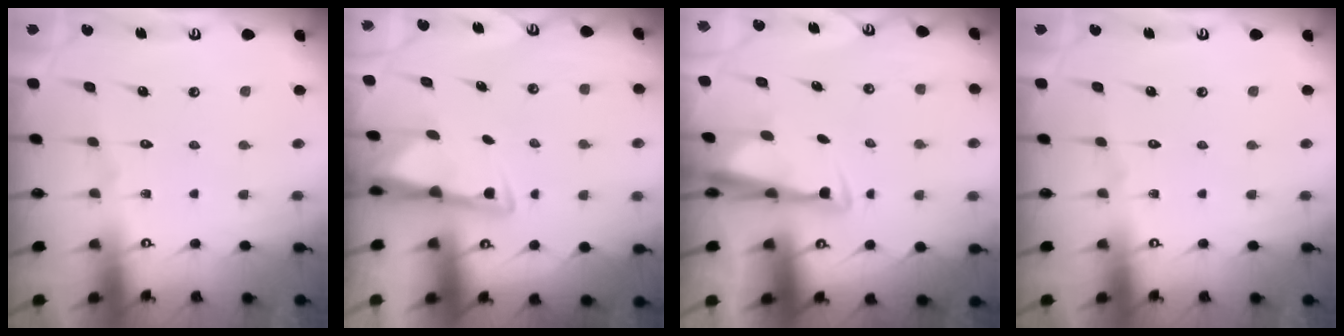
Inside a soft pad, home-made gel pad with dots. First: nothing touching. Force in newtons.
{"total": 2.8, "press": 2.7, "slide": 0.5}
{"total": 3.2, "press": 3.2, "slide": 0.8}
{"total": 0.0}